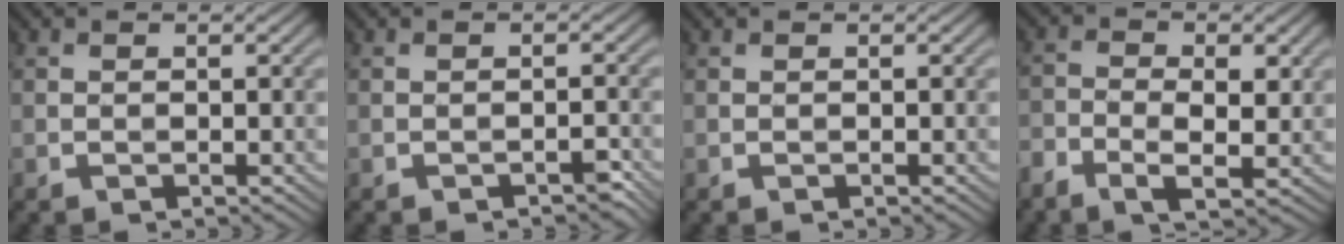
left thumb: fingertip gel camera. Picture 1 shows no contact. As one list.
[{"total": 1.2, "force": [-1.0, 0.3, 0.6], "torque": [-0.007, 0.003, -0.016]}, {"total": 0.0}, {"total": 5.5, "force": [-1.6, 2.7, 4.5], "torque": [-0.093, -0.011, -0.031]}]